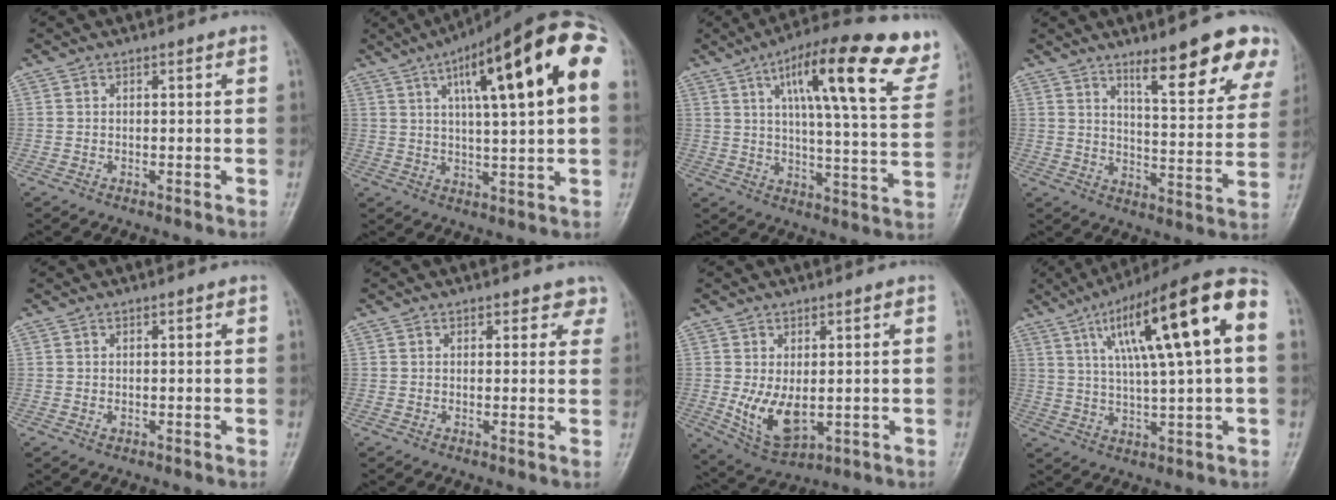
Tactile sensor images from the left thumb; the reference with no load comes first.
{"total": 21.0, "force": [6.5, 4.6, 19.4], "torque": [-0.282, 0.024, 0.089]}
{"total": 22.5, "force": [11.9, 5.5, 18.3], "torque": [-0.235, -0.024, 0.167]}
{"total": 15.4, "force": [10.1, 3.7, 11.0], "torque": [-0.102, -0.063, 0.142]}
{"total": 0.7, "force": [-0.1, 0.5, 0.5], "torque": [-0.007, 0.004, 0.000]}
{"total": 2.8, "force": [2.1, 1.8, 0.6], "torque": [0.030, -0.008, 0.011]}
{"total": 8.5, "force": [-0.6, 4.8, 7.0], "torque": [-0.122, -0.011, 0.006]}
{"total": 20.5, "force": [5.4, 4.1, 19.3], "torque": [-0.308, 0.022, 0.080]}